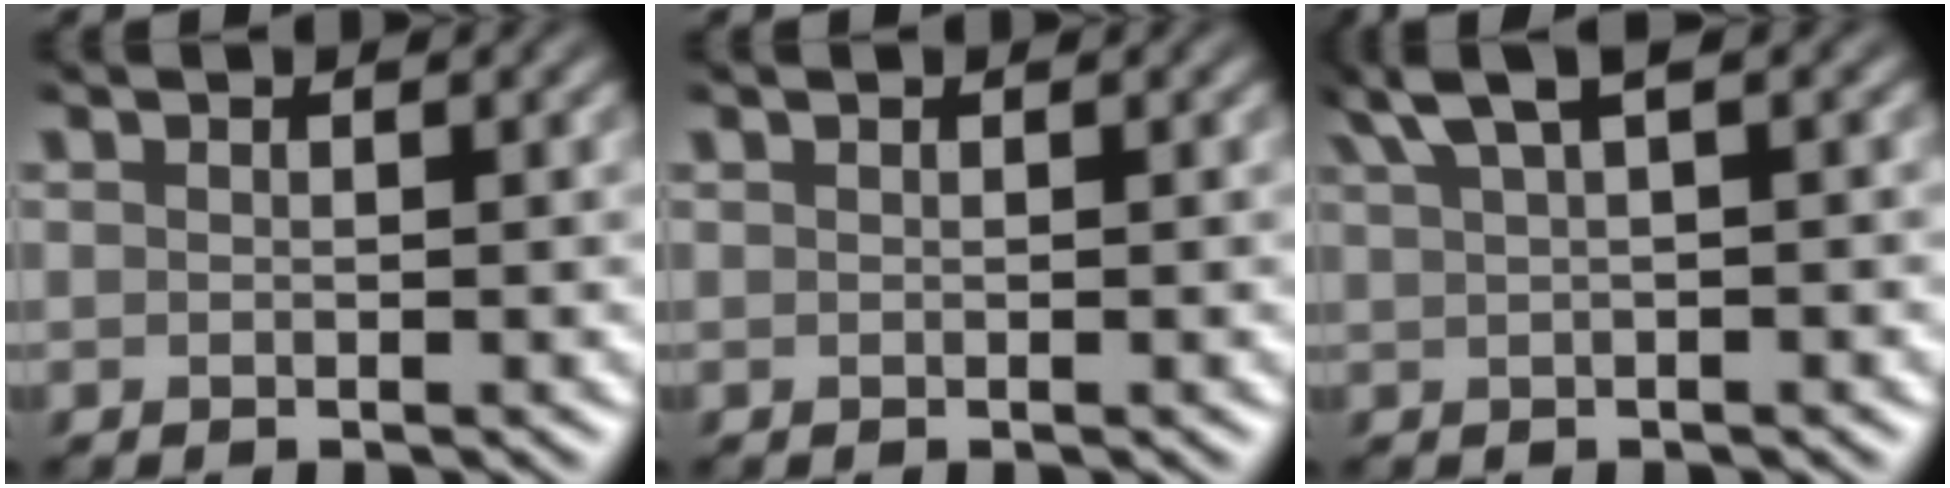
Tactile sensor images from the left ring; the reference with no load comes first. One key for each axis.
{"total": 0.0}
{"total": 3.6, "fx": 2.1, "fy": 0.7, "fz": 2.8, "tx": -0.059, "ty": 0.019, "tz": 0.043}